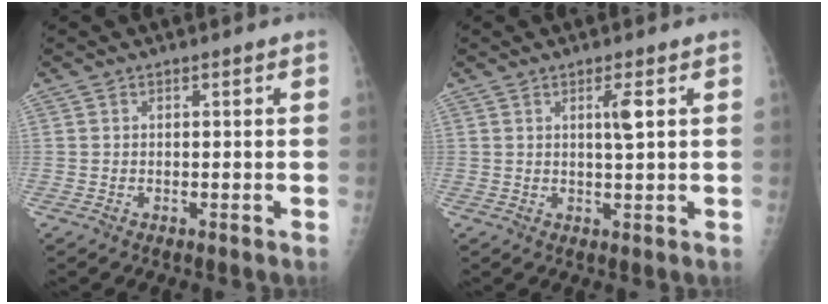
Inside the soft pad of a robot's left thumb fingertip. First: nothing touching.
{"total": 3.2, "force": [1.0, 0.2, 3.0], "torque": [-0.054, -0.008, 0.018]}